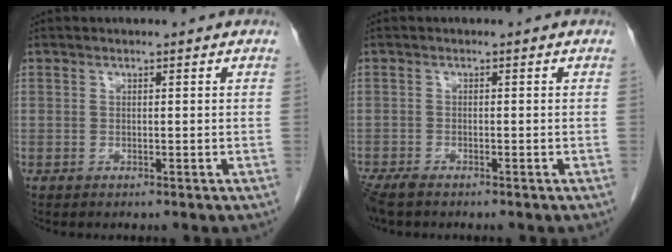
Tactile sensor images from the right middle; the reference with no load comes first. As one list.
[{"total": 3.4, "force": [-2.7, 0.8, 1.9], "torque": [-0.040, -0.011, -0.048]}]